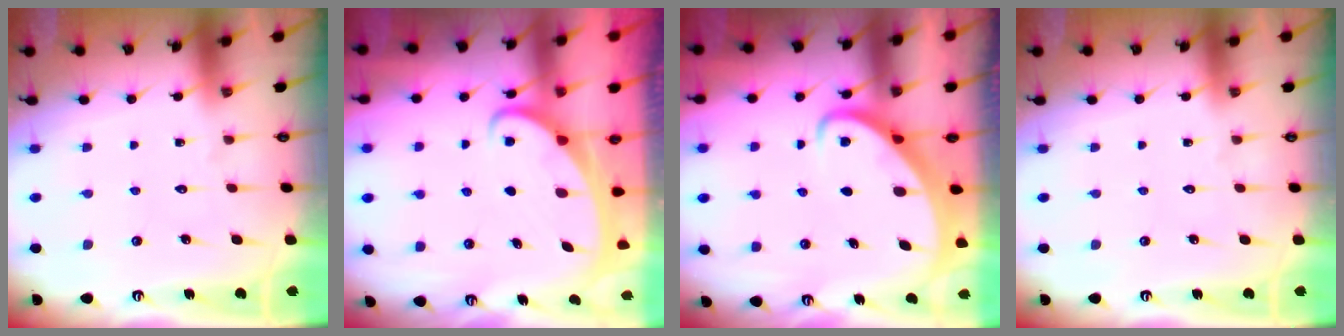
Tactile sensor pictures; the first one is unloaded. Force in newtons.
{"total": 2.2, "press": 2.2, "slide": 0.3}
{"total": 2.8, "press": 2.8, "slide": 0.3}
{"total": 0.0}